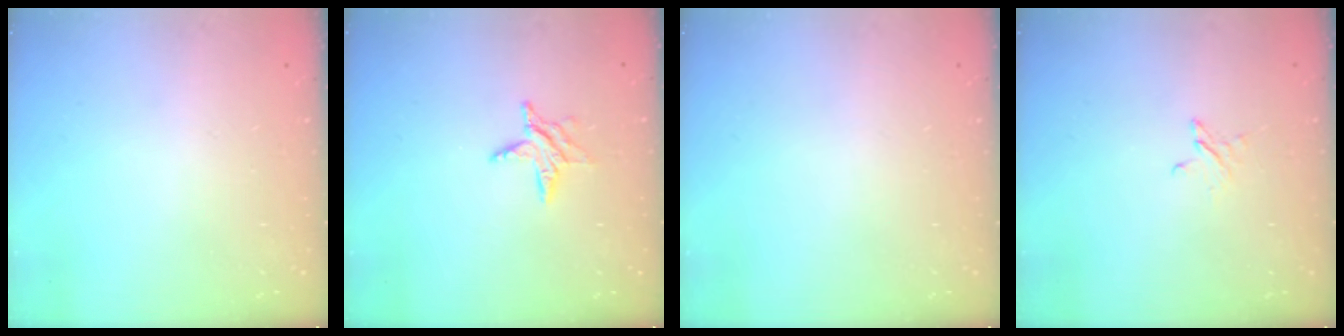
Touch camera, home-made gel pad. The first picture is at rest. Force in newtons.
{"total": 6.3, "press": 6.3, "slide": 0.5}
{"total": 0.0}
{"total": 2.4, "press": 2.4, "slide": 0.2}